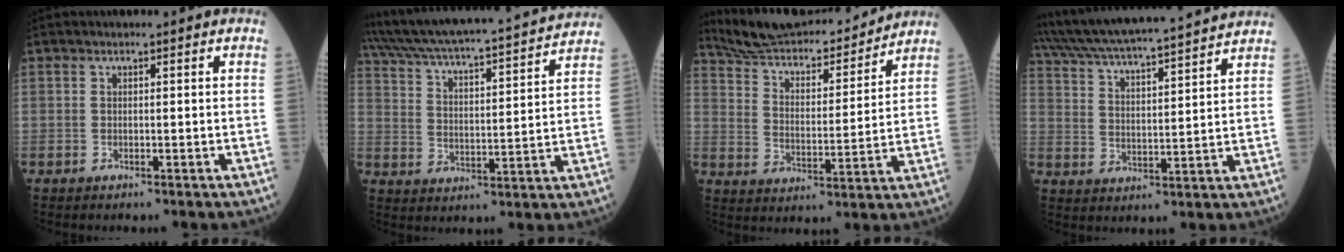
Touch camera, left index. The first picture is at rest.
{"total": 20.6, "force": [19.1, 1.0, 7.8], "torque": [-0.141, -0.004, 0.280]}
{"total": 19.8, "force": [18.6, 3.0, 6.1], "torque": [-0.098, -0.002, 0.282]}
{"total": 19.9, "force": [18.5, 0.3, 7.5], "torque": [-0.142, 0.012, 0.281]}